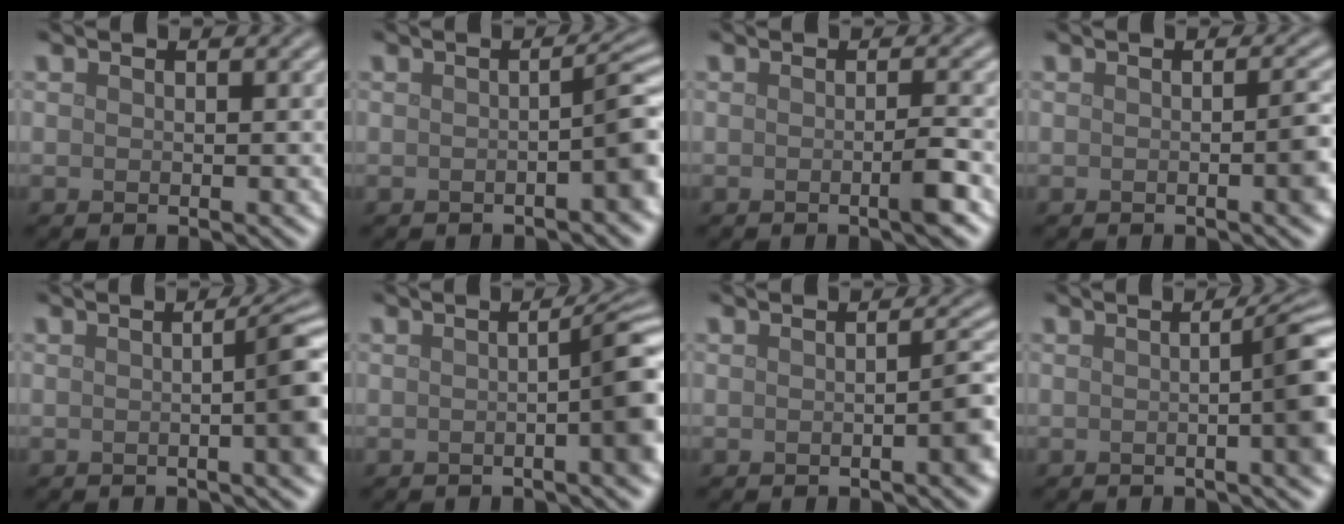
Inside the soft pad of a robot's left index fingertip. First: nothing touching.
{"total": 3.0, "force": [-0.7, 0.6, 2.9], "torque": [-0.029, 0.014, -0.015]}
{"total": 2.0, "force": [-0.5, 0.2, 1.9], "torque": [-0.029, -0.001, -0.013]}
{"total": 2.4, "force": [-0.2, 0.5, 2.3], "torque": [-0.025, 0.001, -0.005]}
{"total": 5.2, "force": [-0.2, 1.1, 5.1], "torque": [-0.053, 0.007, -0.006]}
{"total": 5.3, "force": [-0.4, 1.0, 5.1], "torque": [-0.055, 0.008, -0.010]}
{"total": 2.2, "force": [-0.4, 0.4, 2.1], "torque": [-0.024, 0.005, -0.010]}
{"total": 5.8, "force": [-0.2, 1.3, 5.7], "torque": [-0.061, 0.004, -0.003]}